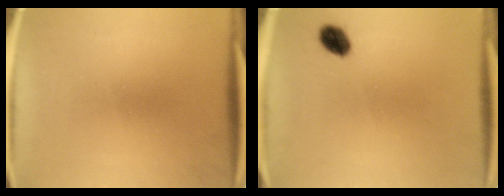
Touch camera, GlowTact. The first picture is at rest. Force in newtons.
{"total": 4.3}